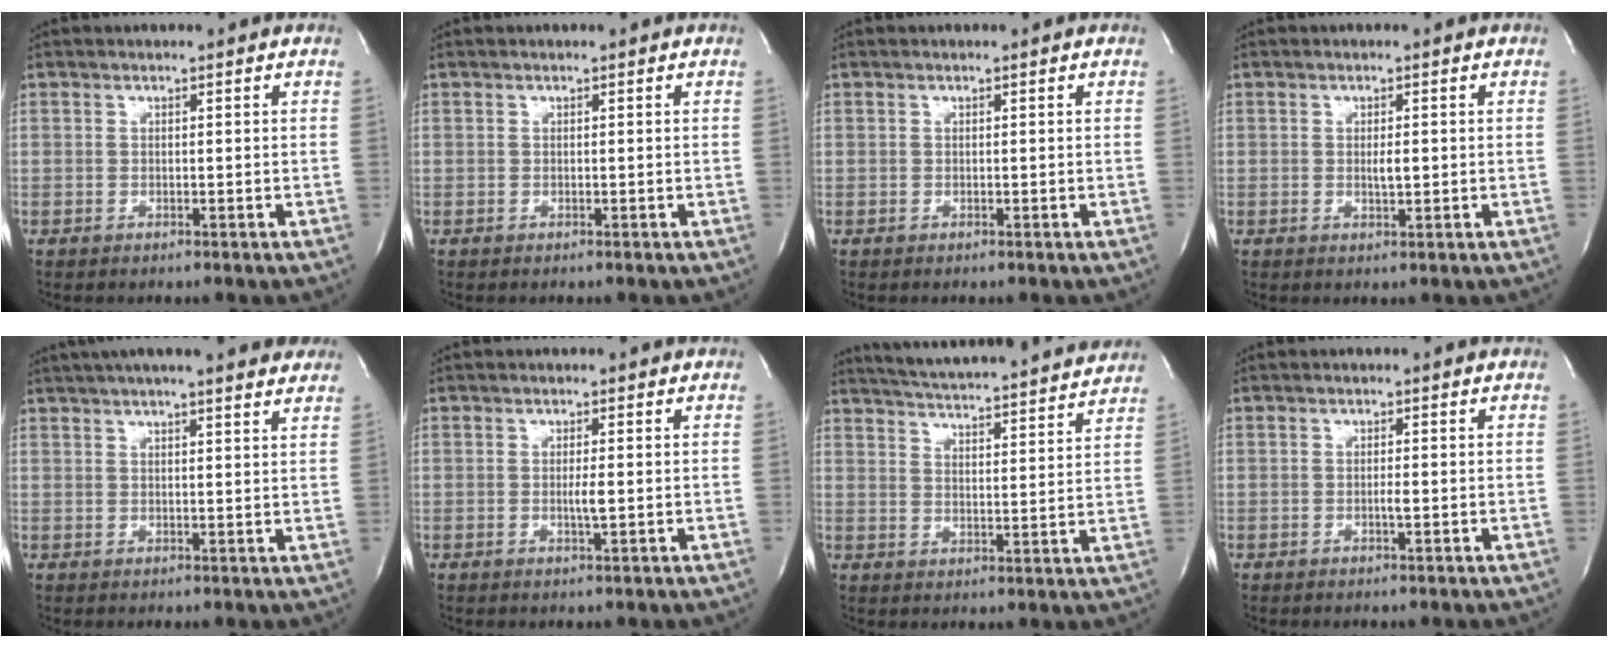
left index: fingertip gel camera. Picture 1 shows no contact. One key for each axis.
{"total": 0.0}
{"total": 0.0}
{"total": 1.6, "fx": -0.1, "fy": 0.4, "fz": 1.6, "tx": -0.034, "ty": -0.004, "tz": 0.001}
{"total": 16.4, "fx": 14.1, "fy": 2.0, "fz": 8.1, "tx": -0.128, "ty": 0.041, "tz": 0.178}
{"total": 1.7, "fx": -0.3, "fy": 0.0, "fz": 1.6, "tx": -0.038, "ty": -0.007, "tz": -0.003}
{"total": 21.7, "fx": 20.3, "fy": 1.4, "fz": 7.4, "tx": -0.126, "ty": -0.011, "tz": 0.270}
{"total": 0.9, "fx": -0.3, "fy": 0.0, "fz": 0.8, "tx": -0.022, "ty": -0.004, "tz": -0.005}